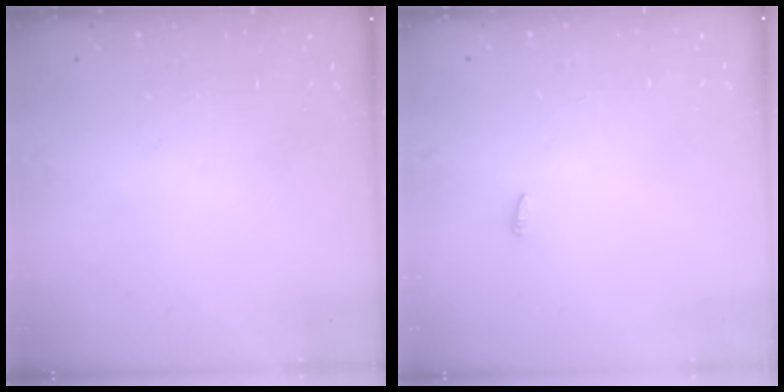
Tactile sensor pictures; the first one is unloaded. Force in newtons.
{"total": 1.8, "press": 1.7, "slide": 0.6}